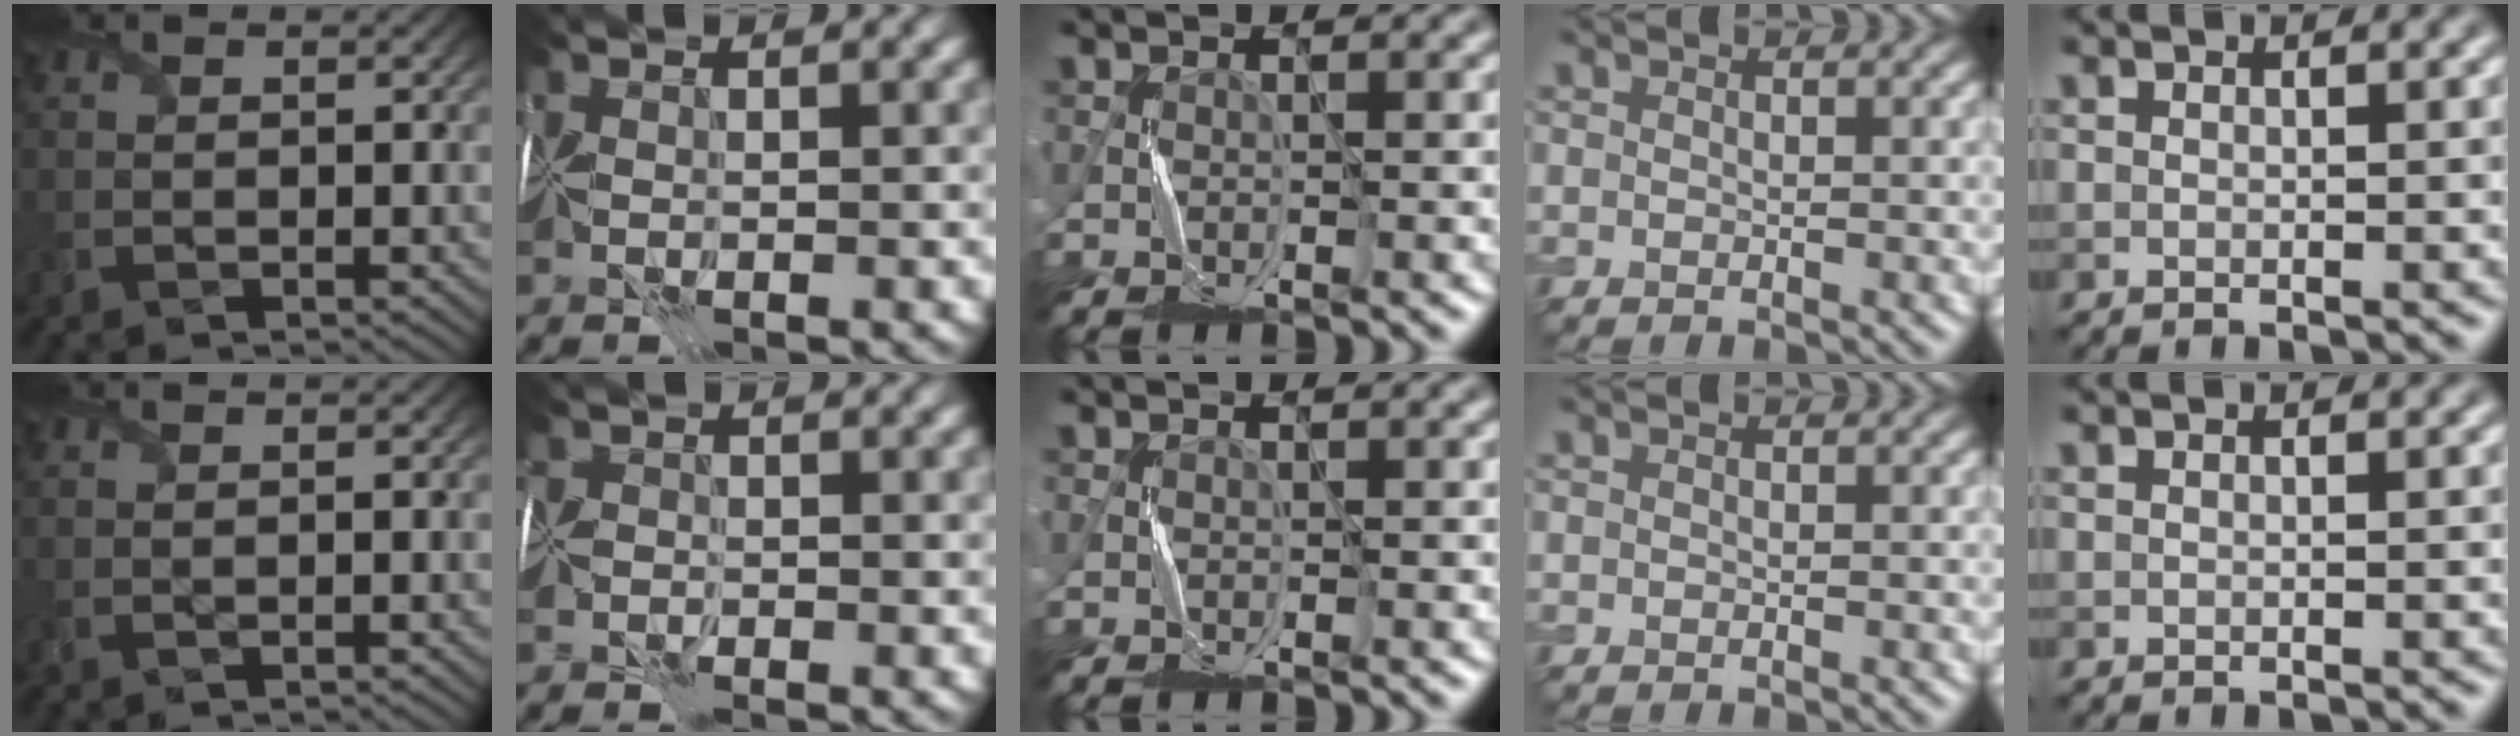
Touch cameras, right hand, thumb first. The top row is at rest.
{"index": {"total": 1.3, "force": [-1.1, 0.8, 0.1], "torque": [0.004, 0.003, -0.027]}}